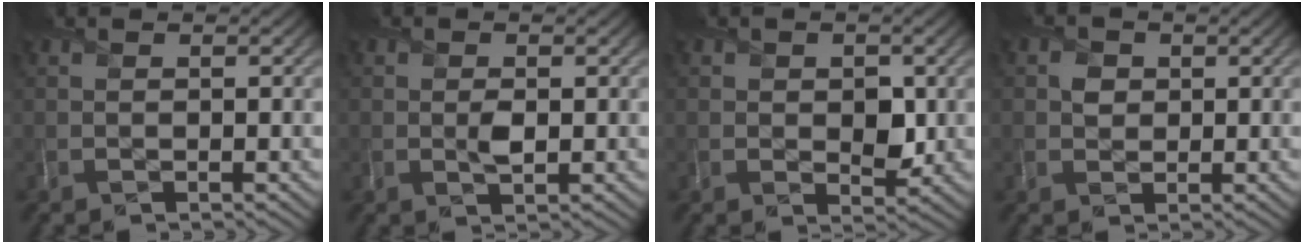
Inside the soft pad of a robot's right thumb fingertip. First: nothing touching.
{"total": 1.8, "force": [-0.1, 1.2, 1.3], "torque": [-0.025, -0.004, -0.003]}
{"total": 3.2, "force": [0.2, 2.4, 2.1], "torque": [-0.036, -0.011, -0.001]}
{"total": 2.1, "force": [0.4, 1.9, 0.8], "torque": [-0.014, -0.002, 0.001]}